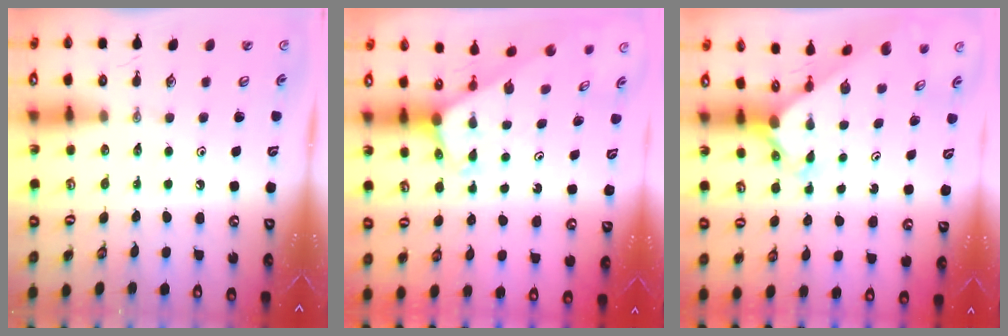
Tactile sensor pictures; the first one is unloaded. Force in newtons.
{"total": 2.0, "press": 2.0, "slide": 0.1}
{"total": 2.5, "press": 2.5, "slide": 0.2}